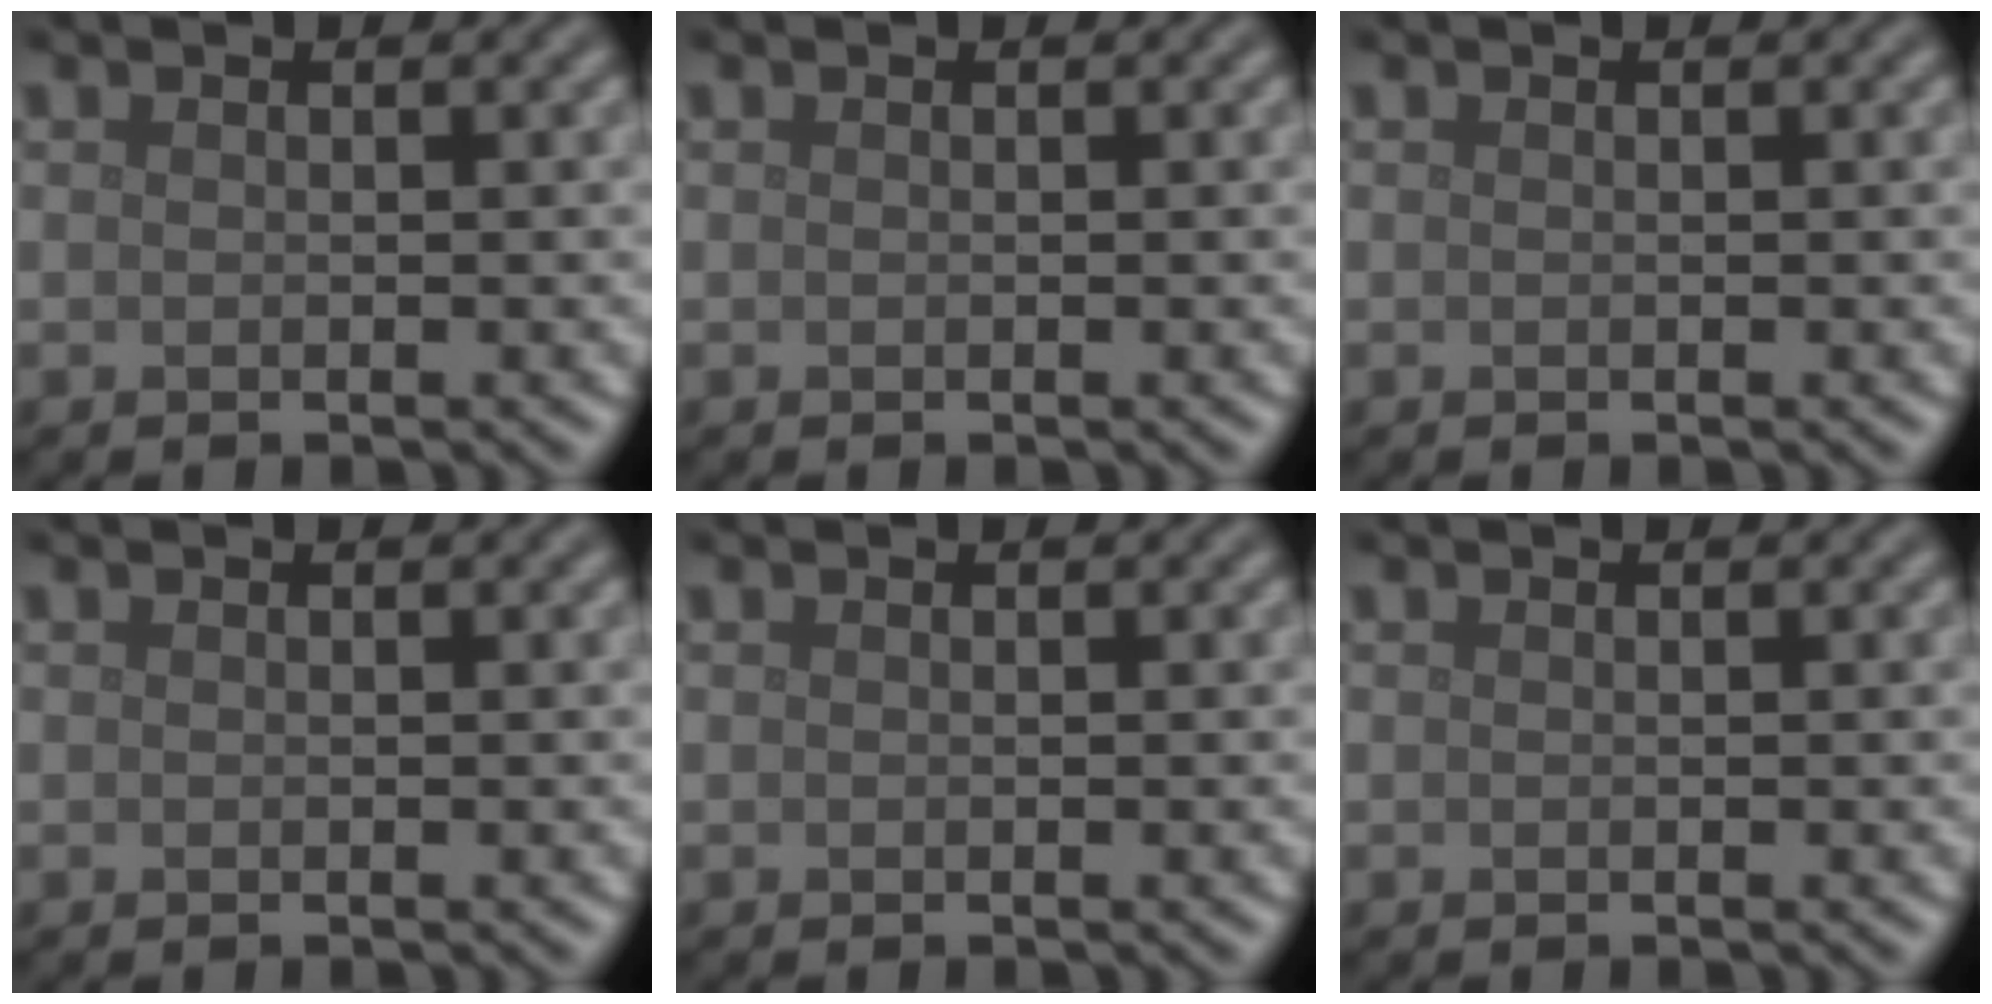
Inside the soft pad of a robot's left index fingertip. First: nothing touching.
{"total": 0.0}
{"total": 0.0}
{"total": 0.0}
{"total": 0.0}
{"total": 0.0}